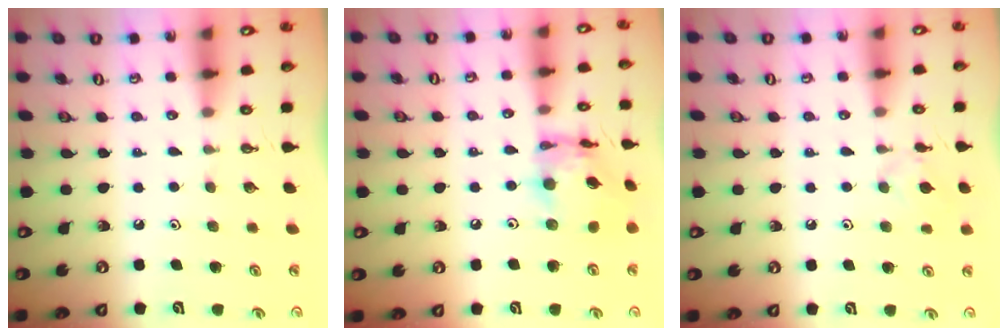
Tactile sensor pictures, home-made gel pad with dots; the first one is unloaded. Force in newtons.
{"total": 13.4, "press": 13.3, "slide": 1.2}
{"total": 5.9, "press": 5.8, "slide": 0.8}